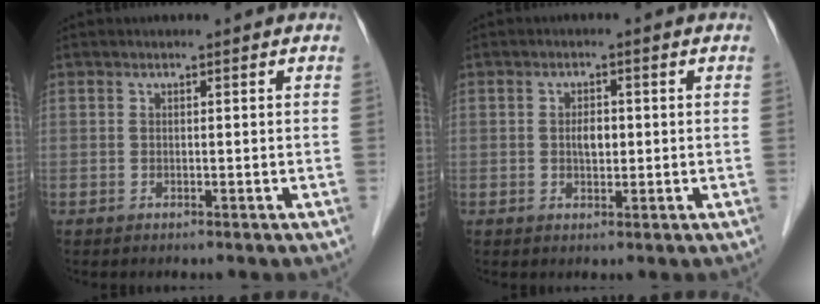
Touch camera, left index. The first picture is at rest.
{"total": 2.4, "force": [0.1, 1.3, 2.0], "torque": [-0.037, 0.003, 0.002]}